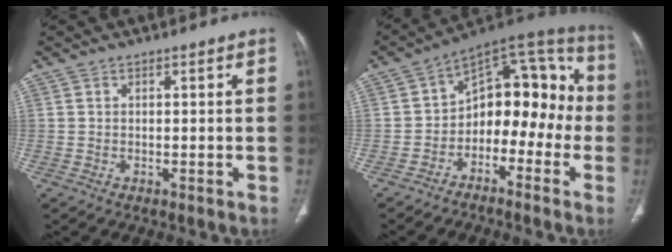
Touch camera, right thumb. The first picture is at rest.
{"total": 15.9, "force": [-3.8, 10.4, 11.3], "torque": [-0.101, 0.088, -0.067]}